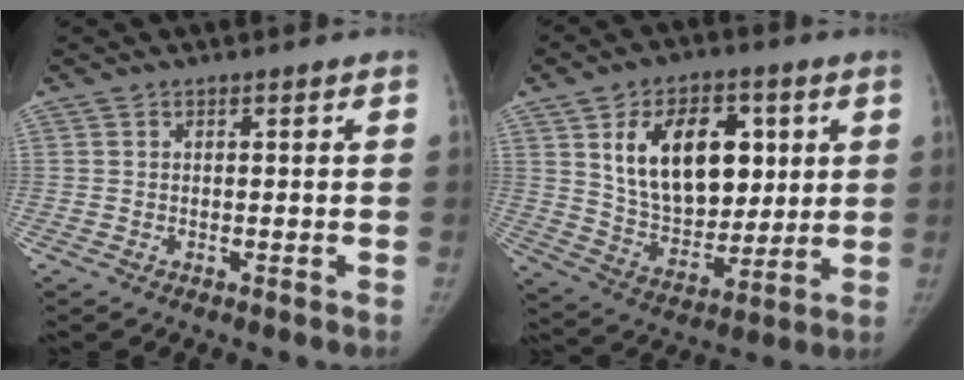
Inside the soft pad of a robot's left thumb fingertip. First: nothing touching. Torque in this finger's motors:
{"motor_torque": [-0.14, 0.71, 1.22, -1.14, 0.10]}